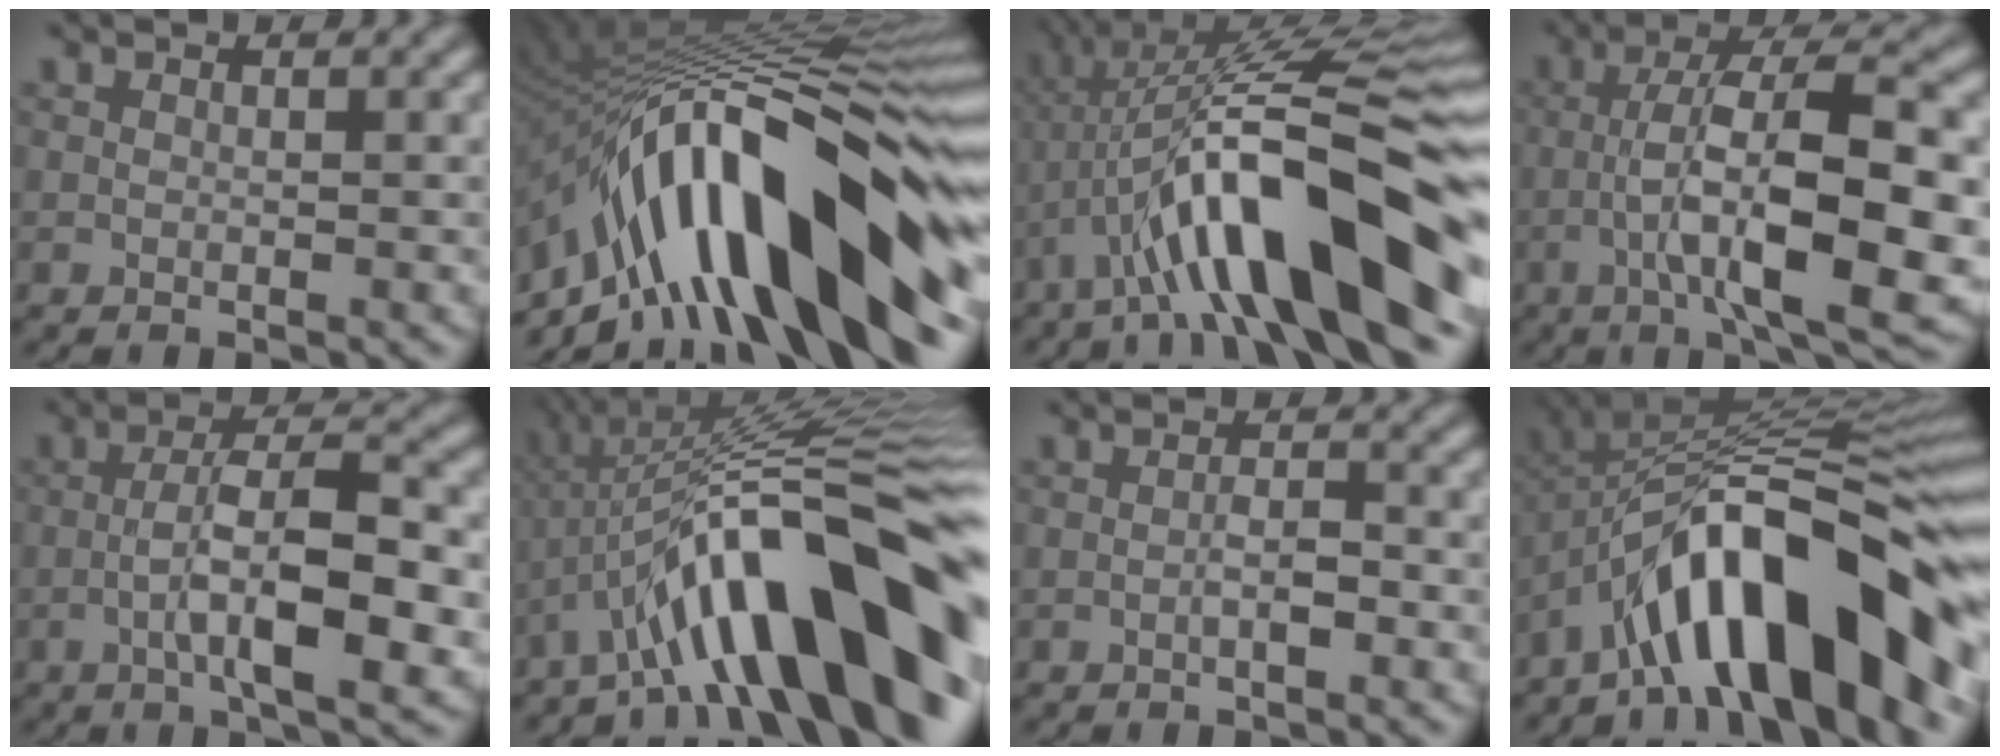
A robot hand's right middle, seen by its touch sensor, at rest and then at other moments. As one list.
[{"total": 16.1, "force": [-6.1, 5.2, 14.0], "torque": [-0.238, 0.045, -0.096]}, {"total": 13.2, "force": [-4.6, 2.8, 12.1], "torque": [-0.218, 0.035, -0.055]}, {"total": 11.5, "force": [-3.0, 2.8, 10.7], "torque": [-0.197, 0.018, -0.037]}, {"total": 8.1, "force": [-2.7, 1.9, 7.4], "torque": [-0.142, 0.021, -0.034]}, {"total": 13.9, "force": [-5.1, 3.3, 12.5], "torque": [-0.174, 0.047, -0.071]}, {"total": 1.4, "force": [-1.1, -0.3, 0.8], "torque": [-0.038, 0.014, -0.006]}, {"total": 12.7, "force": [-6.9, 3.4, 10.1], "torque": [-0.163, 0.023, -0.097]}]